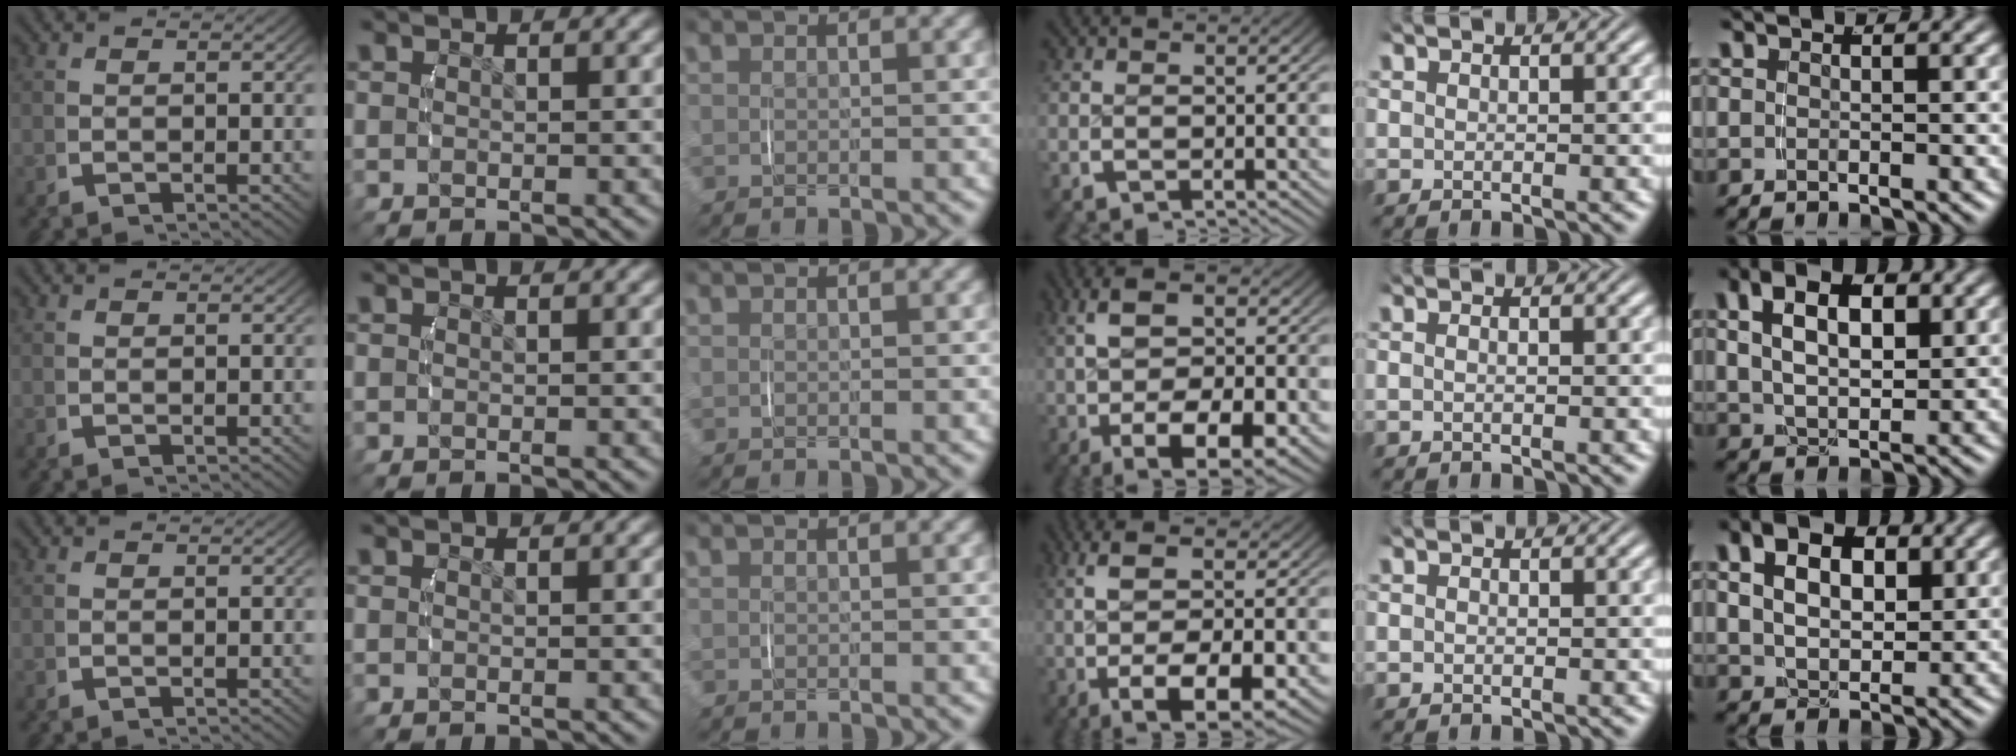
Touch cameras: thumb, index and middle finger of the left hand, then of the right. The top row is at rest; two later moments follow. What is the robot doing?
{"motion": "lift_and_place", "object": "scarf"}